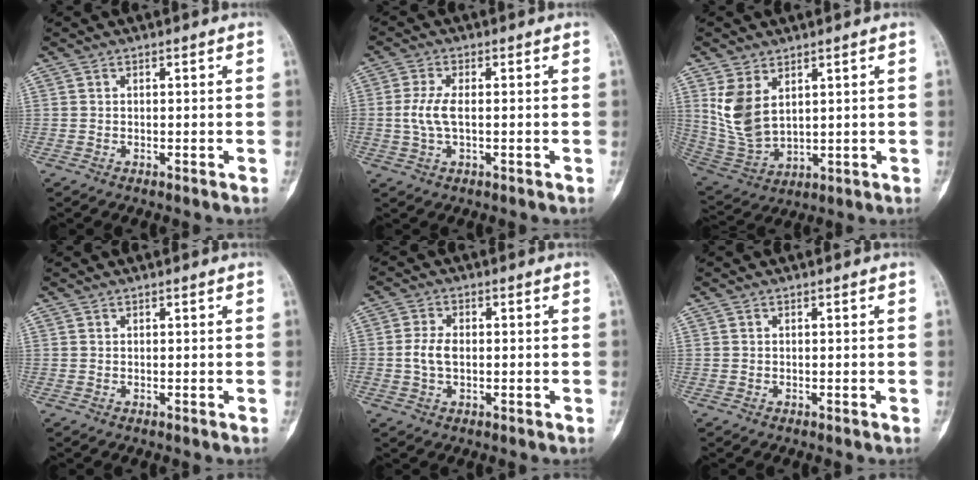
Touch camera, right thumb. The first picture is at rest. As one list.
[{"total": 4.9, "force": [0.0, 2.1, 4.4], "torque": [-0.109, 0.003, -0.001]}, {"total": 9.7, "force": [3.6, 5.7, 6.9], "torque": [-0.136, -0.020, 0.093]}, {"total": 0.0}, {"total": 4.1, "force": [-0.1, 2.6, 3.3], "torque": [-0.069, 0.006, -0.003]}, {"total": 0.0}]